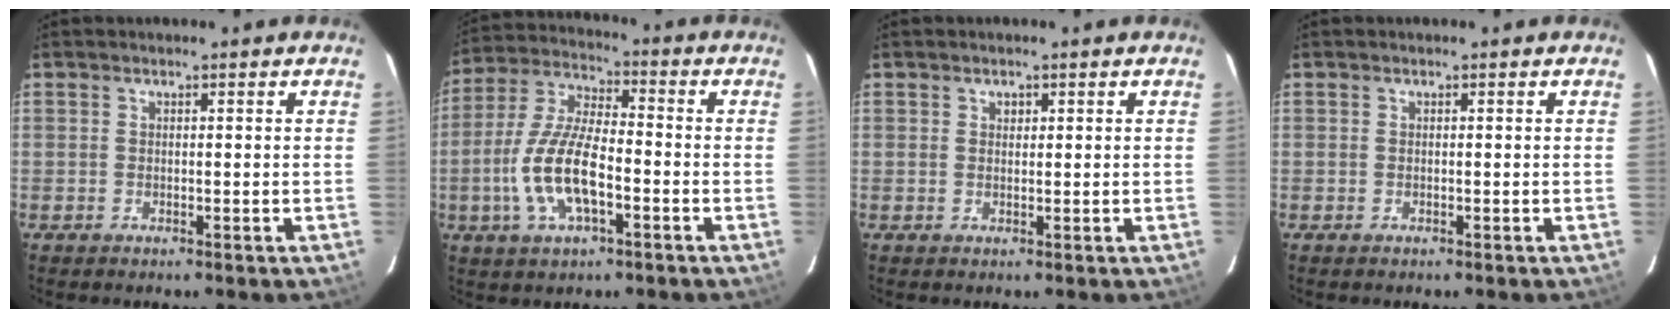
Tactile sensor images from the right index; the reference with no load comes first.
{"total": 13.1, "force": [-4.1, 4.8, 11.5], "torque": [-0.246, -0.002, -0.077]}
{"total": 0.9, "force": [0.3, 0.8, 0.2], "torque": [0.002, 0.005, 0.005]}
{"total": 0.0}